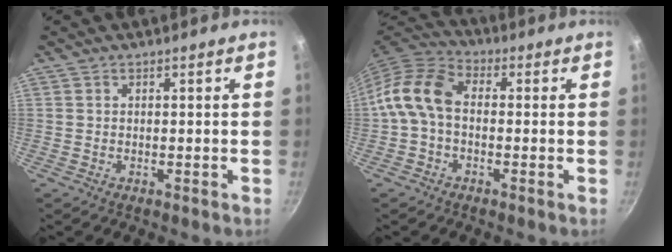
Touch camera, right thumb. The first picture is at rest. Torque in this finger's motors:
{"motor_torque": [0.40, 1.44, 0.36, -0.44, 0.28]}